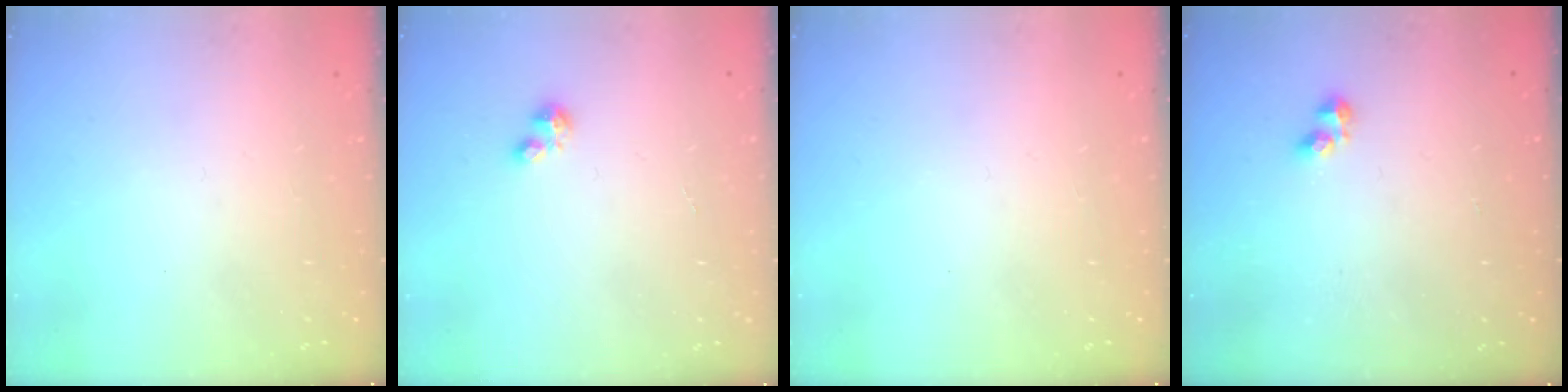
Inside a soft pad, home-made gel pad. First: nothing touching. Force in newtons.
{"total": 1.6, "press": 1.6, "slide": 0.2}
{"total": 0.0}
{"total": 2.3, "press": 2.3, "slide": 0.5}